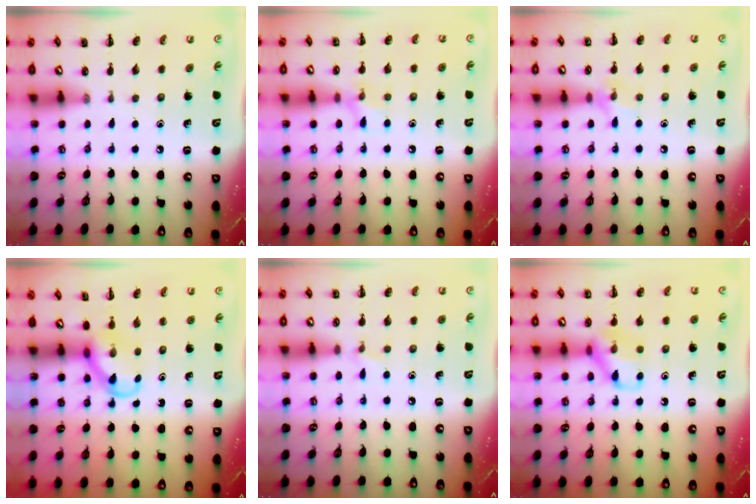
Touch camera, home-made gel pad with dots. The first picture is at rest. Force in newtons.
{"total": 6.4, "press": 6.3, "slide": 1.5}
{"total": 7.1, "press": 6.9, "slide": 1.6}
{"total": 3.8, "press": 3.6, "slide": 1.2}
{"total": 3.9, "press": 3.7, "slide": 1.2}
{"total": 11.2, "press": 11.1, "slide": 1.2}